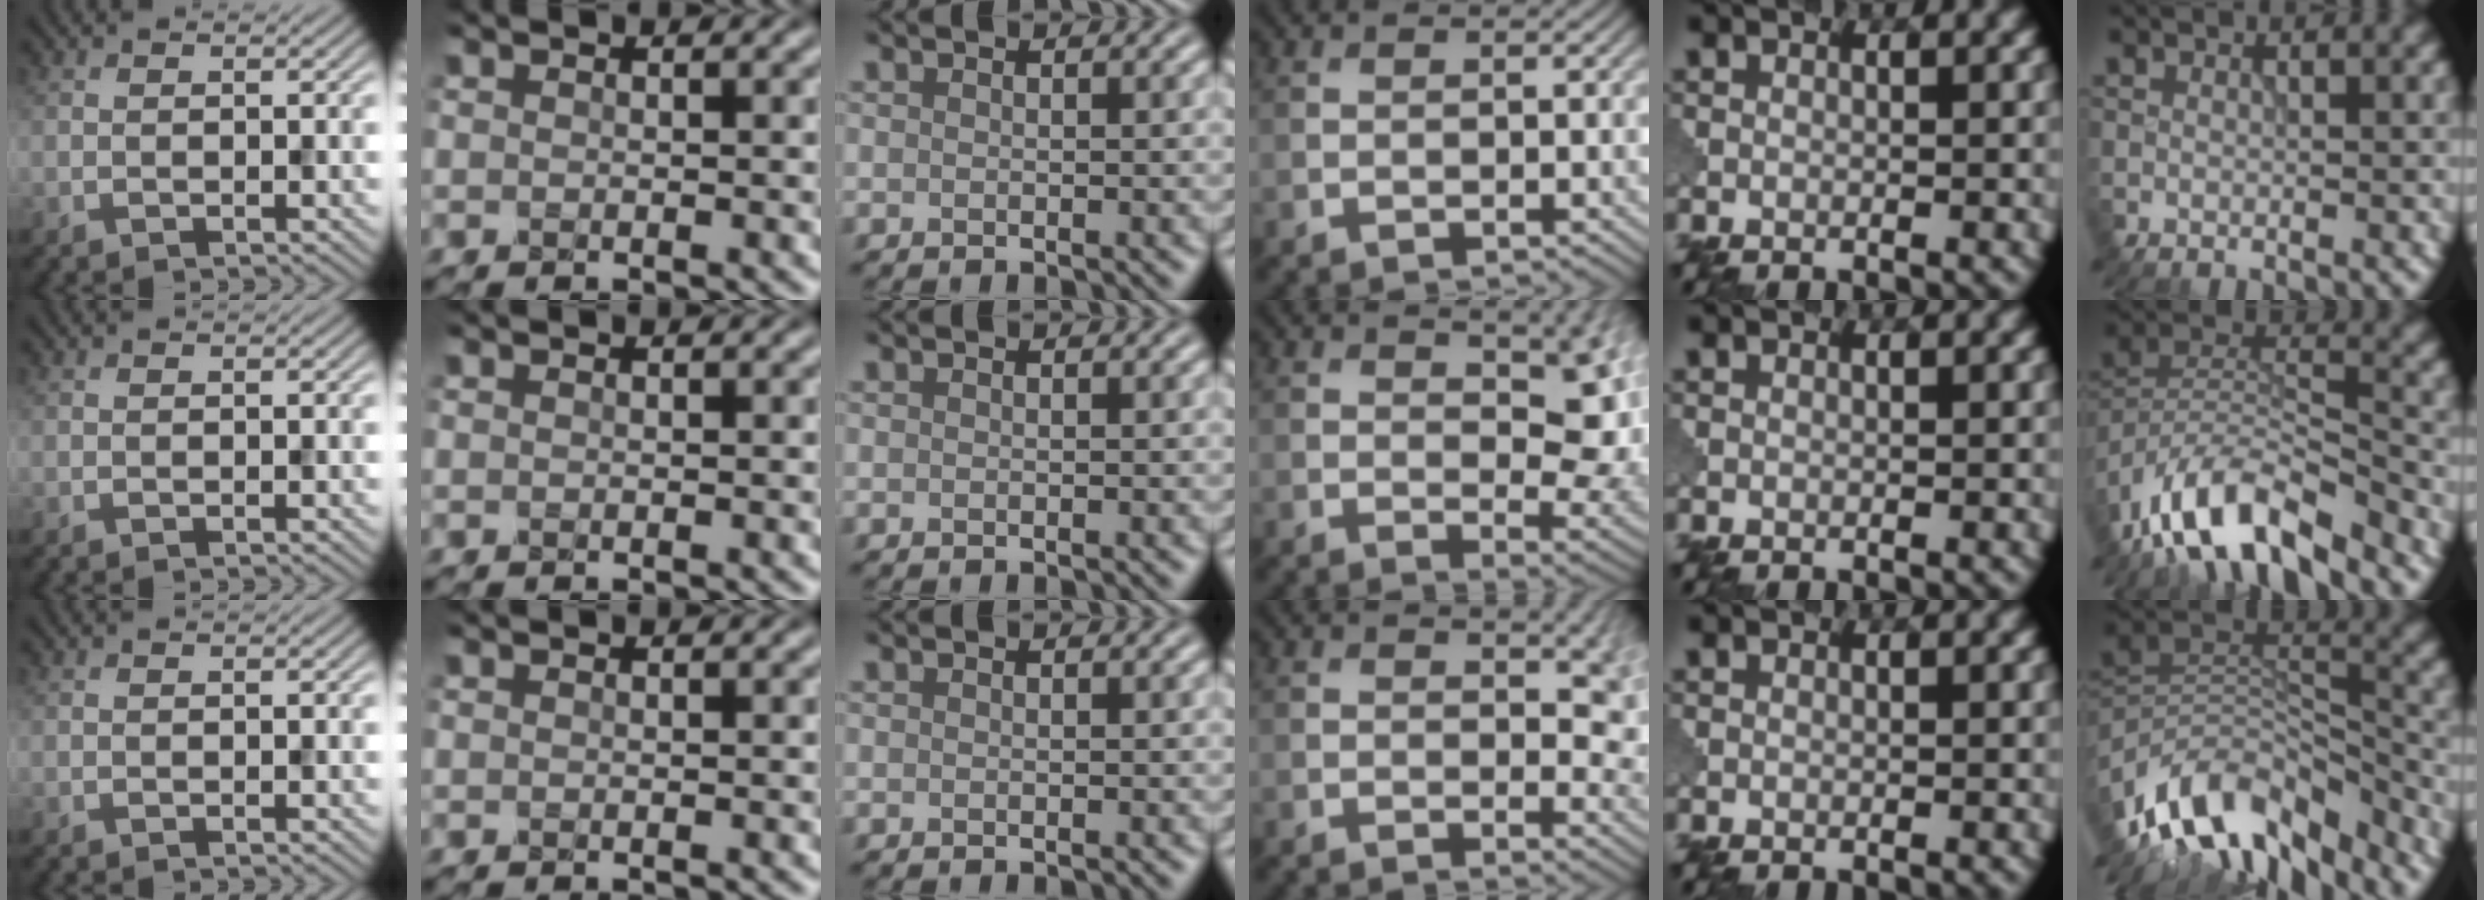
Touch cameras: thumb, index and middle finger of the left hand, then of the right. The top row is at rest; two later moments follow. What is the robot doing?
{"motion": "shake", "object": "medicine bottle"}